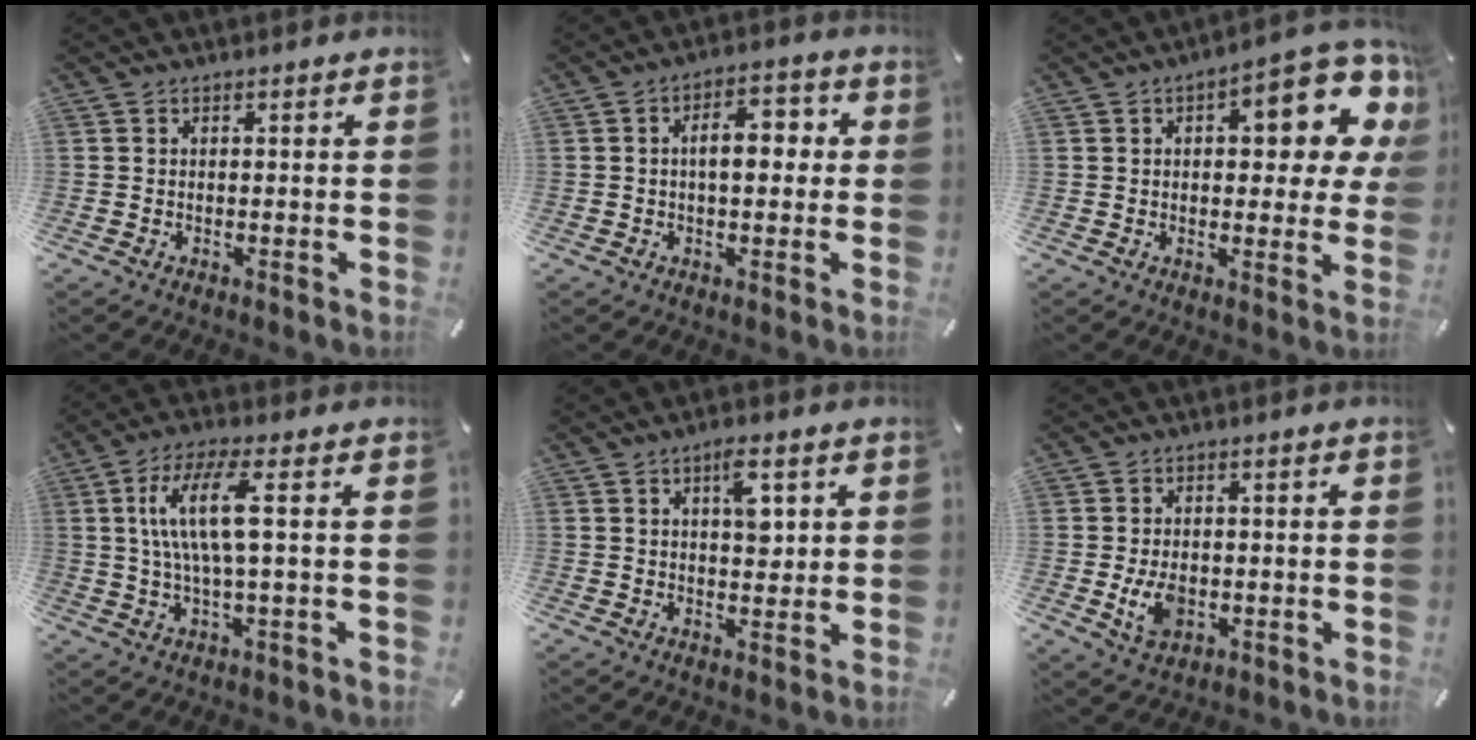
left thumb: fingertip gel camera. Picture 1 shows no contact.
{"total": 7.3, "force": [0.4, 4.2, 6.0], "torque": [-0.083, 0.004, -0.002]}
{"total": 14.5, "force": [4.8, 6.4, 12.0], "torque": [-0.134, -0.035, 0.074]}
{"total": 11.4, "force": [2.0, 2.9, 10.8], "torque": [-0.223, -0.003, 0.028]}
{"total": 6.9, "force": [2.4, 3.5, 5.4], "torque": [-0.066, -0.010, 0.031]}
{"total": 6.1, "force": [-1.1, 4.3, 4.1], "torque": [-0.088, -0.005, -0.021]}